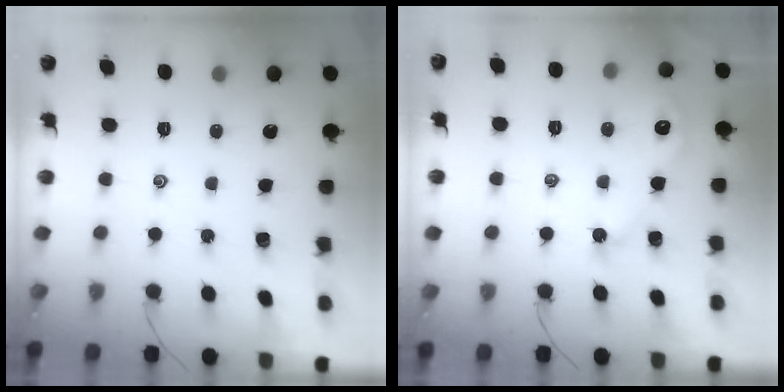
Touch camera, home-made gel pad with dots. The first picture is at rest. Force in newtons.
{"total": 3.6, "press": 3.6, "slide": 0.4}